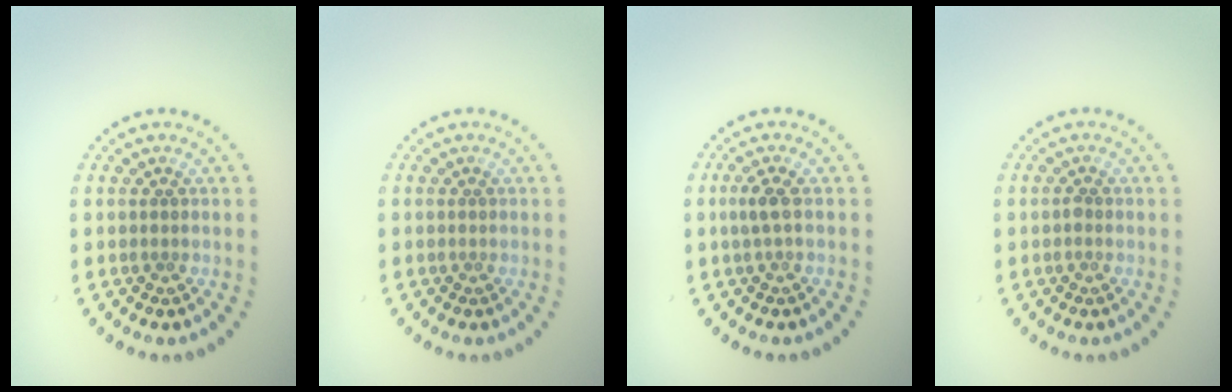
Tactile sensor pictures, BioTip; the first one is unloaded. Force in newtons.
{"total": 0.0}
{"total": 1.2, "press": 1.0, "slide": 0.5}
{"total": 0.5, "press": 0.4, "slide": 0.3}